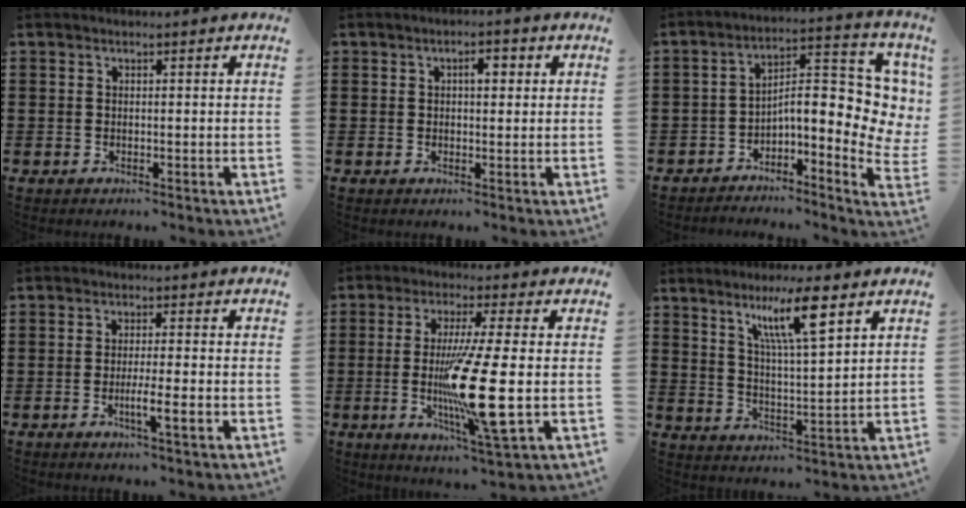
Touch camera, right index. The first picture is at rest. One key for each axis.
{"total": 2.6, "fx": 0.7, "fy": 1.3, "fz": 2.2, "tx": -0.028, "ty": 0.003, "tz": 0.006}
{"total": 8.1, "fx": 0.1, "fy": 2.9, "fz": 7.5, "tx": -0.114, "ty": -0.034, "tz": -0.011}
{"total": 4.5, "fx": -1.5, "fy": 0.2, "fz": 4.3, "tx": -0.070, "ty": -0.009, "tz": -0.026}
{"total": 14.7, "fx": -1.6, "fy": 1.2, "fz": 14.5, "tx": -0.278, "ty": -0.022, "tz": -0.035}
{"total": 9.1, "fx": 5.1, "fy": 1.1, "fz": 7.4, "tx": -0.142, "ty": -0.002, "tz": 0.081}